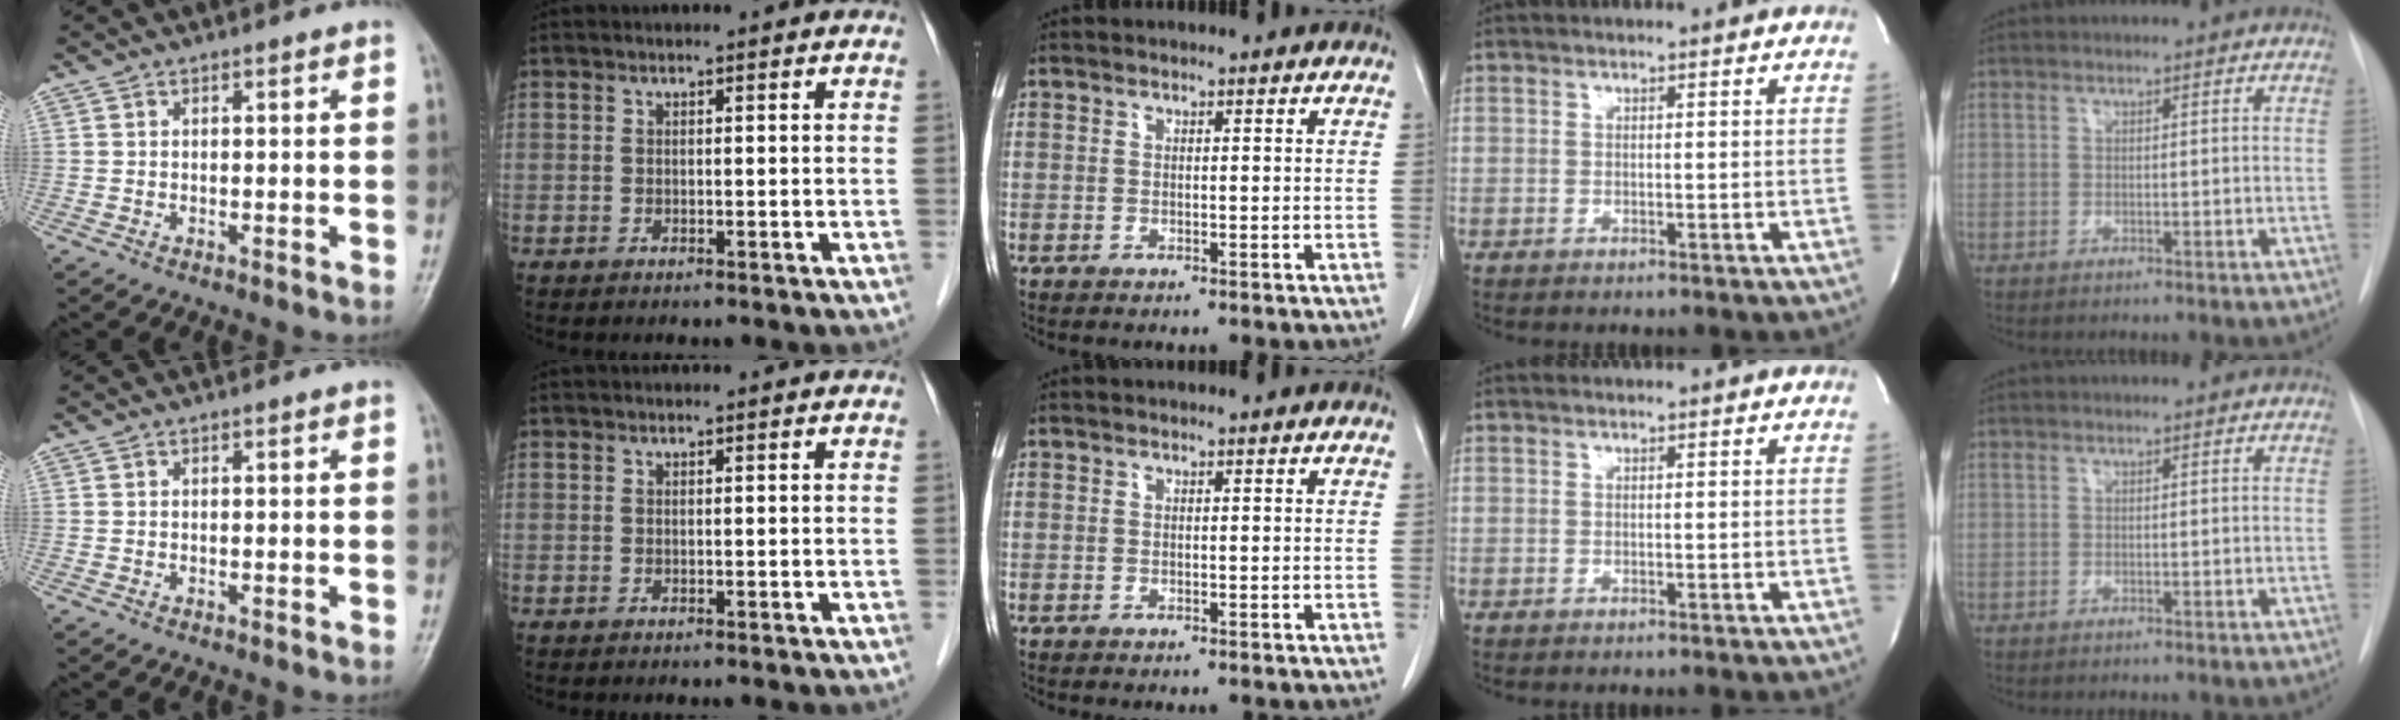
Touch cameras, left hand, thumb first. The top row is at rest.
{}